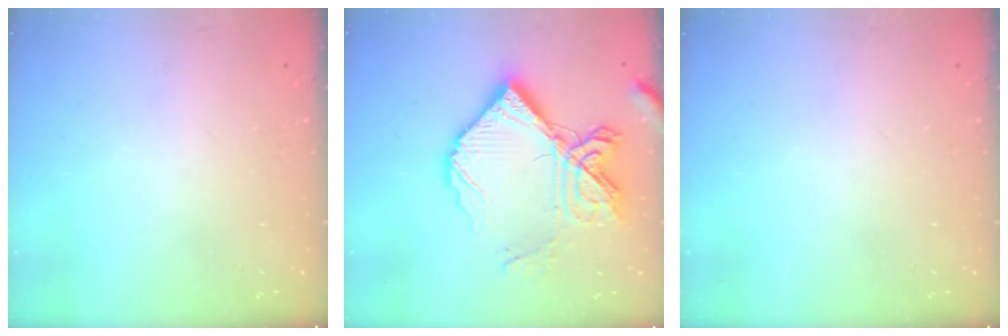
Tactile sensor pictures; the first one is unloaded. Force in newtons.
{"total": 20.1, "press": 20.0, "slide": 2.2}
{"total": 0.0}